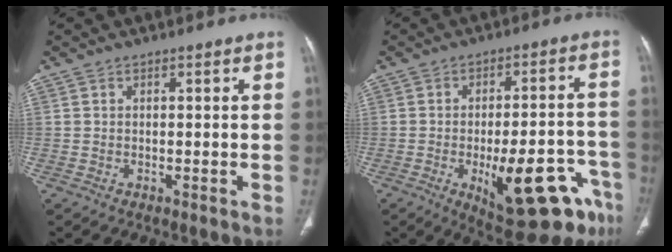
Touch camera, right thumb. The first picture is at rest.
{"total": 20.2, "force": [-9.4, 7.1, 16.4], "torque": [-0.152, 0.042, -0.114]}